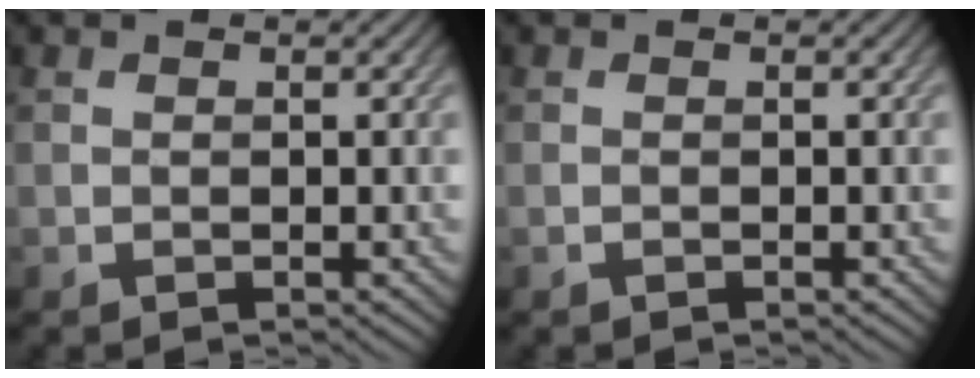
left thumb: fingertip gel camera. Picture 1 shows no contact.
{"total": 0.0}